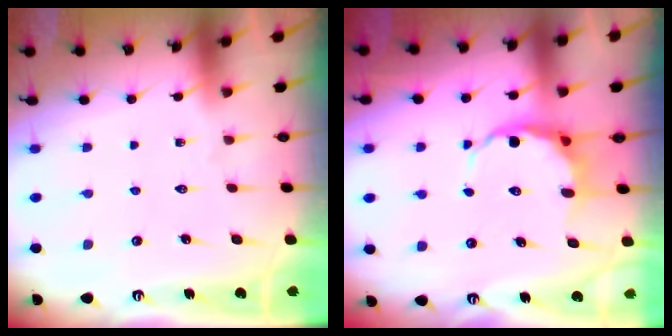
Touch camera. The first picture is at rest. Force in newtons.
{"total": 6.8, "press": 6.6, "slide": 1.8}